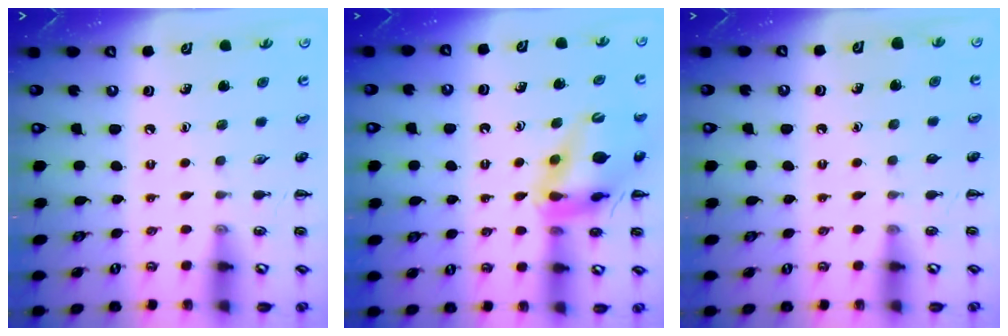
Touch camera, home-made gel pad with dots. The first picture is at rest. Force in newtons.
{"total": 15.3, "press": 15.1, "slide": 2.5}
{"total": 0.0}